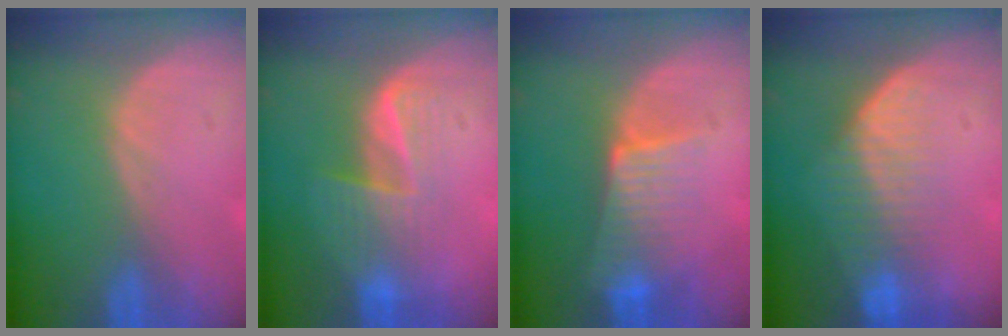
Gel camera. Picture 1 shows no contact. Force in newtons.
{"total": 5.8, "press": 5.5, "slide": 2.0}
{"total": 6.5, "press": 5.8, "slide": 3.0}
{"total": 7.1, "press": 5.9, "slide": 3.8}